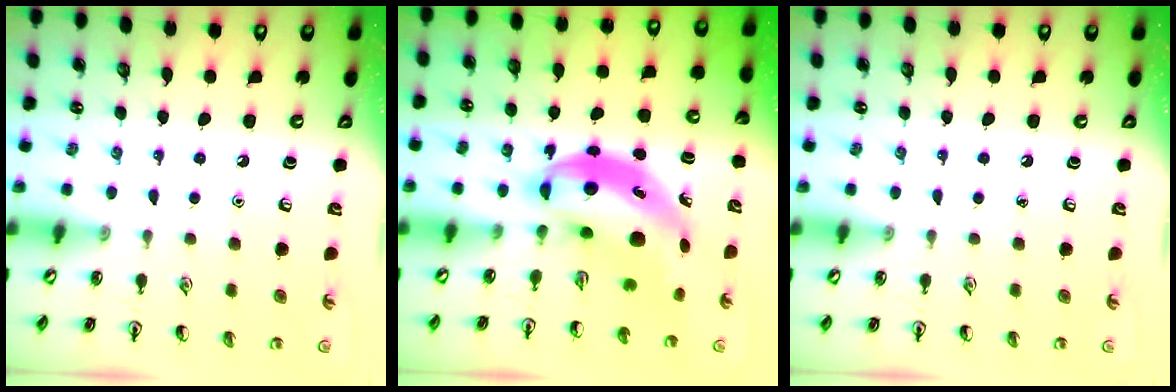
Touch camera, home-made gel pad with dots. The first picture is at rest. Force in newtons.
{"total": 8.1, "press": 7.7, "slide": 2.4}
{"total": 0.0}